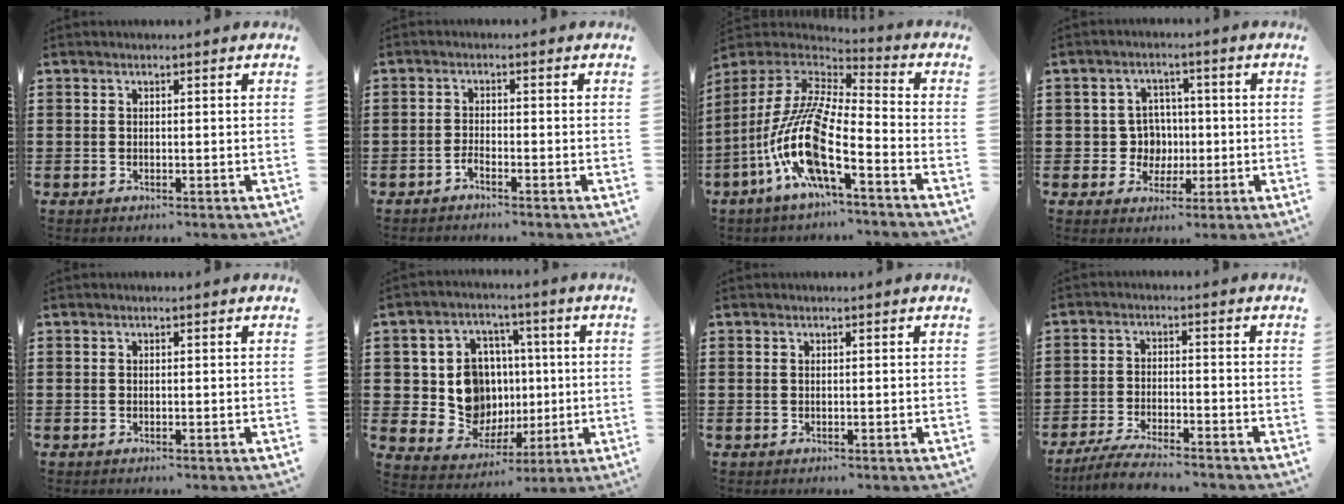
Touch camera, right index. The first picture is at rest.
{"total": 1.5, "force": [-1.4, -0.2, 0.5], "torque": [-0.011, -0.002, -0.027]}
{"total": 13.4, "force": [-6.3, 2.4, 11.5], "torque": [-0.265, -0.027, -0.132]}
{"total": 5.1, "force": [-0.4, 4.8, 1.6], "torque": [-0.041, 0.011, -0.010]}
{"total": 0.0}
{"total": 11.0, "force": [0.7, 9.8, 4.9], "torque": [-0.131, 0.010, 0.023]}
{"total": 0.0}
{"total": 5.3, "force": [-5.0, 0.0, 1.7], "torque": [-0.043, -0.008, -0.099]}